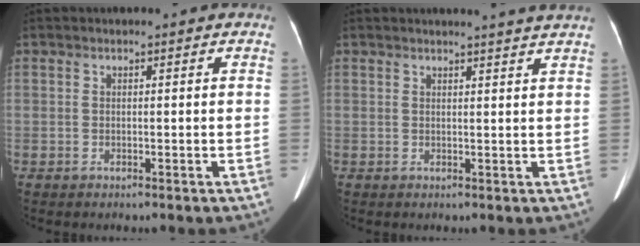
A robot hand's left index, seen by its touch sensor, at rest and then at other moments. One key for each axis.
{"total": 5.4, "fx": 4.9, "fy": -1.0, "fz": 1.9, "tx": -0.021, "ty": -0.019, "tz": 0.036}